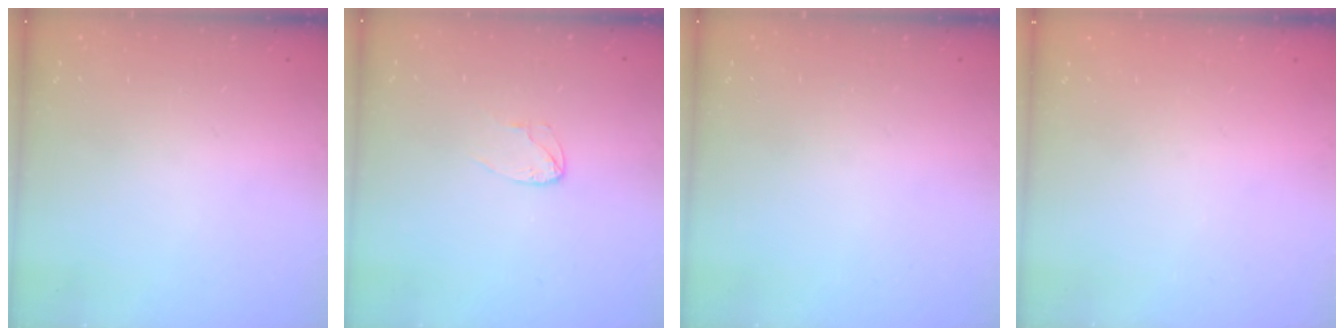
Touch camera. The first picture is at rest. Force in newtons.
{"total": 4.0, "press": 3.9, "slide": 0.3}
{"total": 0.0}
{"total": 0.0}